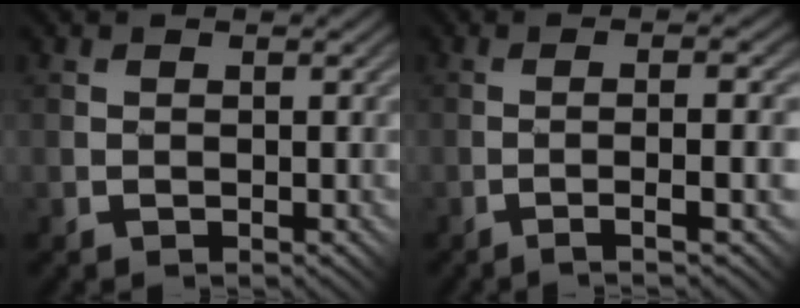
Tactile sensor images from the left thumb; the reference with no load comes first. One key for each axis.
{"total": 7.0, "fx": -1.9, "fy": 0.5, "fz": 6.8, "tx": -0.092, "ty": 0.010, "tz": -0.029}